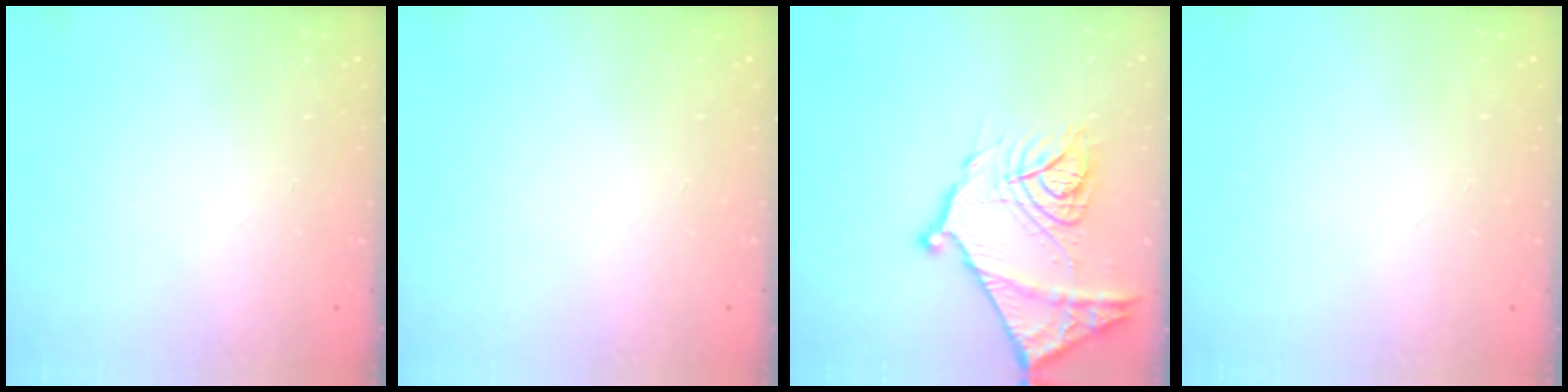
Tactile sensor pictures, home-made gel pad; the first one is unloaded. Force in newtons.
{"total": 0.0}
{"total": 20.5, "press": 20.5, "slide": 1.8}
{"total": 0.0}